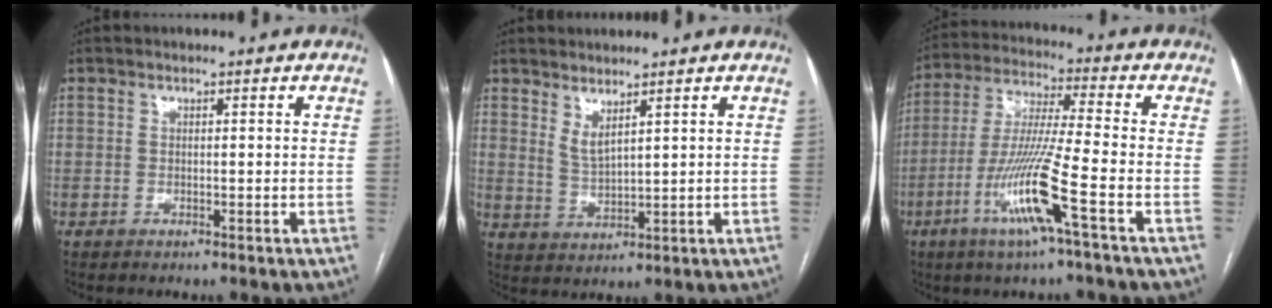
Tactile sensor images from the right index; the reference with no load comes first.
{"total": 3.0, "force": [2.2, 0.4, 2.0], "torque": [-0.044, -0.015, 0.052]}
{"total": 13.0, "force": [-5.5, -1.0, 11.7], "torque": [-0.239, -0.015, -0.110]}